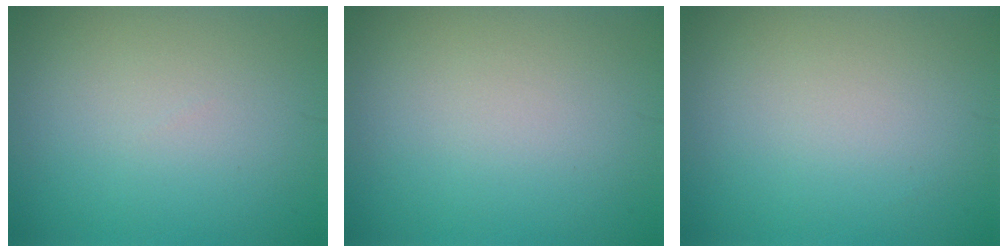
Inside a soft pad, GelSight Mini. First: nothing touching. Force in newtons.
{"total": 0.0}
{"total": 0.0}